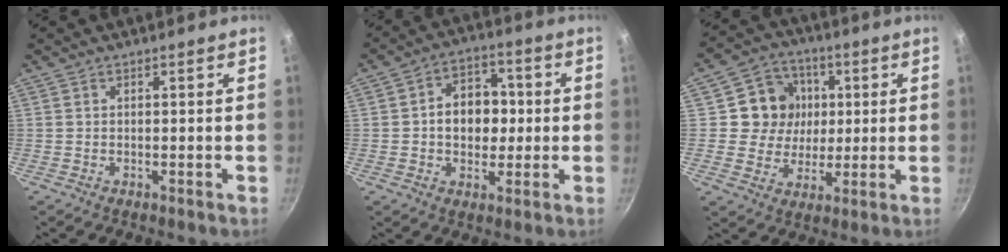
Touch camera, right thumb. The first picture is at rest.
{"total": 10.3, "force": [0.2, 7.8, 6.8], "torque": [-0.063, 0.016, -0.004]}
{"total": 11.1, "force": [2.1, 10.3, 3.7], "torque": [-0.024, 0.001, 0.026]}